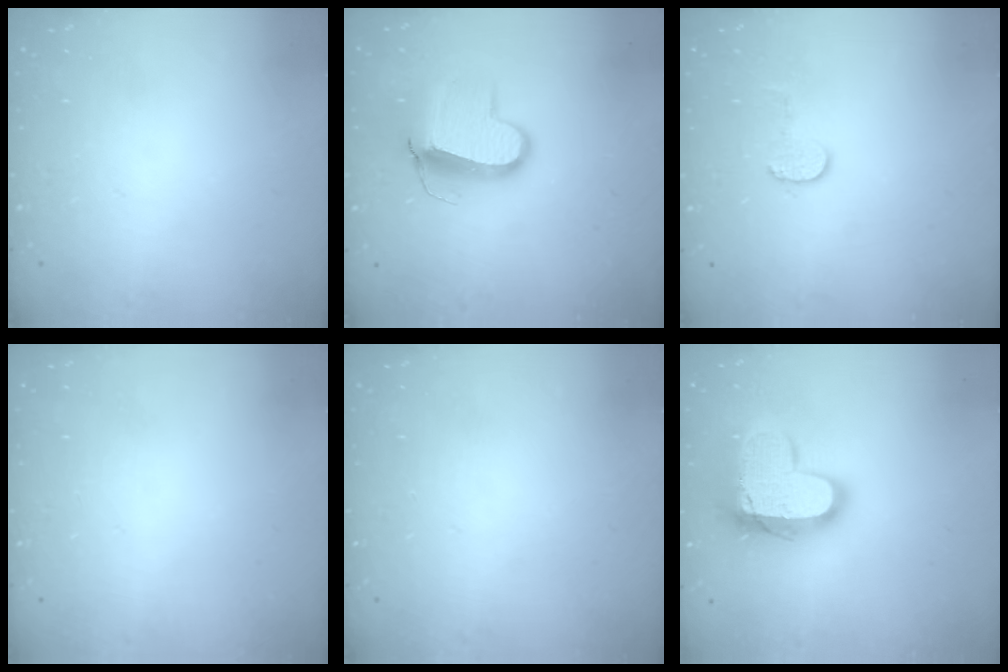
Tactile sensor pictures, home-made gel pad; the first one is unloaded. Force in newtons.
{"total": 12.0, "press": 11.9, "slide": 1.2}
{"total": 6.4, "press": 6.4, "slide": 0.6}
{"total": 0.0}
{"total": 0.0}
{"total": 16.7, "press": 16.6, "slide": 1.3}